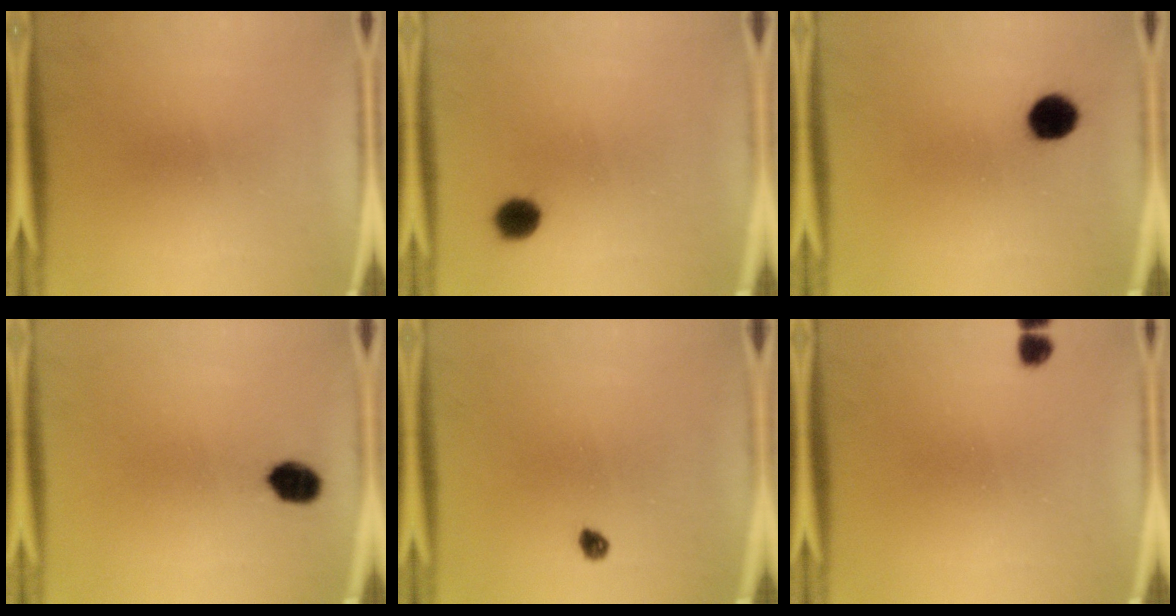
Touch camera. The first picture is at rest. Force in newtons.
{"total": 4.5}
{"total": 6.2}
{"total": 5.1}
{"total": 1.7}
{"total": 1.8}